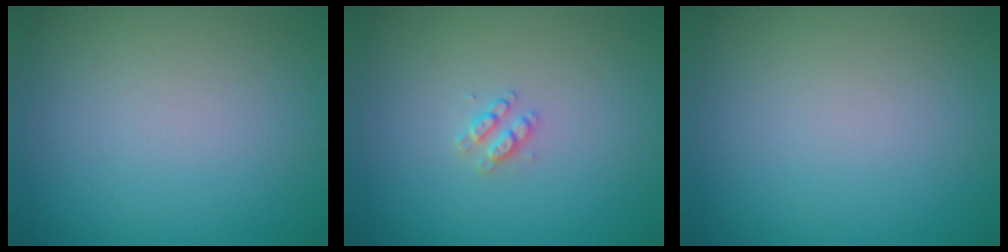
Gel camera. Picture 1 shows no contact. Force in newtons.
{"total": 1.4, "press": 1.3, "slide": 0.3}
{"total": 0.0}